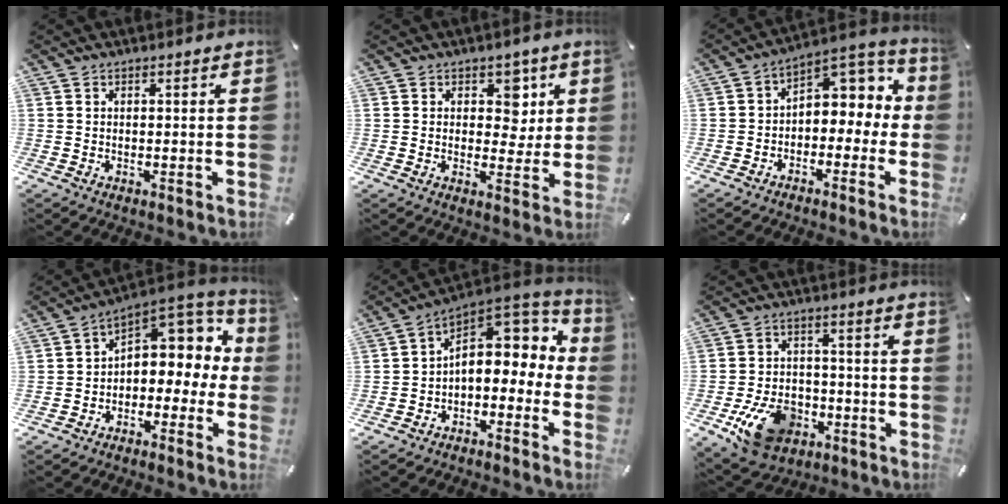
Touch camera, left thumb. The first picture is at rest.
{"total": 6.8, "force": [1.9, 5.4, 3.5], "torque": [-0.028, -0.007, 0.026]}
{"total": 6.5, "force": [1.2, 5.5, 3.2], "torque": [-0.037, -0.017, 0.020]}
{"total": 7.6, "force": [2.7, 5.9, 3.9], "torque": [-0.054, -0.029, 0.052]}
{"total": 11.4, "force": [2.9, 7.9, 7.7], "torque": [-0.102, -0.028, 0.051]}
{"total": 13.3, "force": [-6.0, 9.1, 7.5], "torque": [-0.141, 0.041, -0.102]}